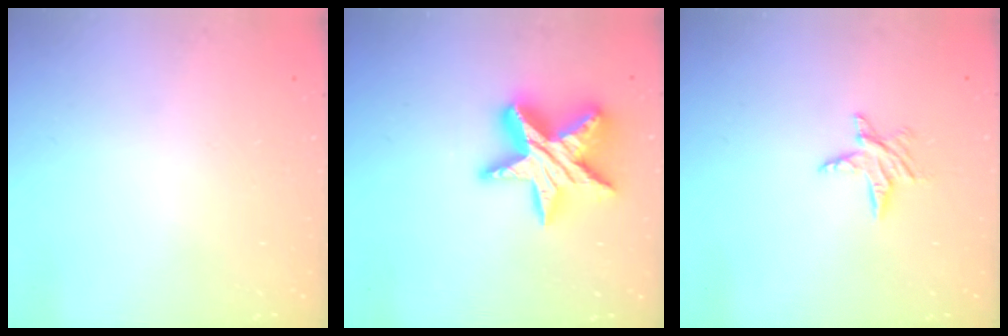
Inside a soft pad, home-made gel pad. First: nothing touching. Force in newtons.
{"total": 17.5, "press": 17.4, "slide": 1.4}
{"total": 5.8, "press": 5.7, "slide": 0.6}